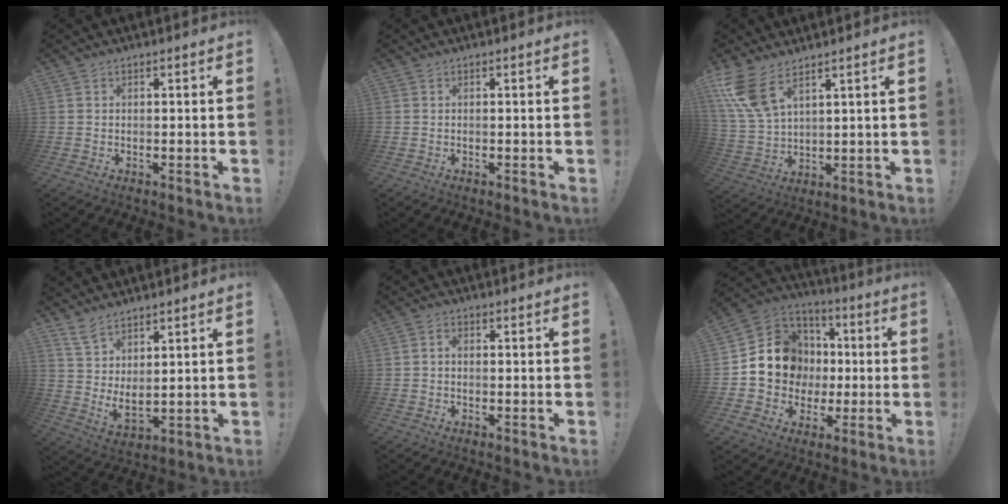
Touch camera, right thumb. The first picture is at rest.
{"total": 0.0}
{"total": 10.4, "force": [7.1, 4.2, 6.3], "torque": [-0.136, -0.030, 0.139]}
{"total": 7.1, "force": [5.6, 1.6, 4.0], "torque": [-0.076, -0.037, 0.106]}
{"total": 1.3, "force": [-0.4, 0.8, 0.9], "torque": [-0.019, 0.005, -0.008]}
{"total": 15.3, "force": [0.7, 14.0, 6.0], "torque": [-0.068, 0.006, 0.042]}